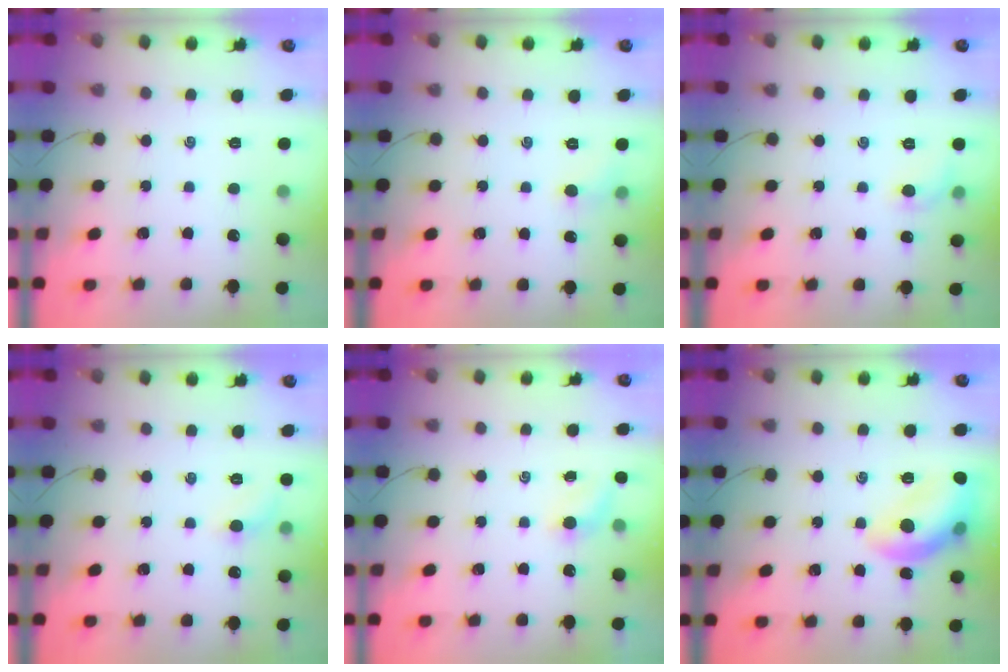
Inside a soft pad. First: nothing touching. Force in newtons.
{"total": 3.9, "press": 3.6, "slide": 1.4}
{"total": 5.6, "press": 5.4, "slide": 1.3}
{"total": 5.4, "press": 5.2, "slide": 1.7}
{"total": 3.5, "press": 3.4, "slide": 1.1}
{"total": 14.3, "press": 14.3, "slide": 1.1}